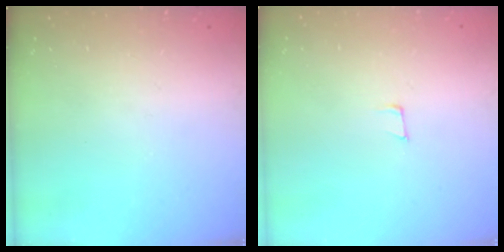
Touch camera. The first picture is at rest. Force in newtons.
{"total": 4.1, "press": 4.0, "slide": 1.1}